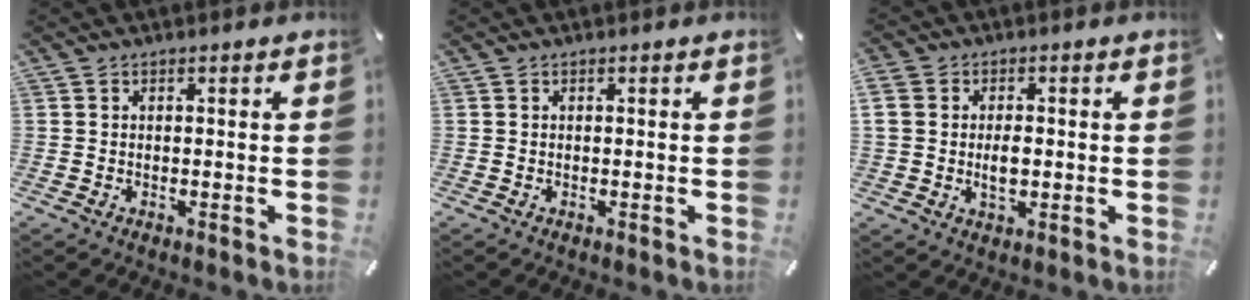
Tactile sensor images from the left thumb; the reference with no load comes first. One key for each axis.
{"total": 0.0}
{"total": 5.4, "fx": -0.1, "fy": 4.1, "fz": 3.5, "tx": -0.067, "ty": -0.005, "tz": -0.006}